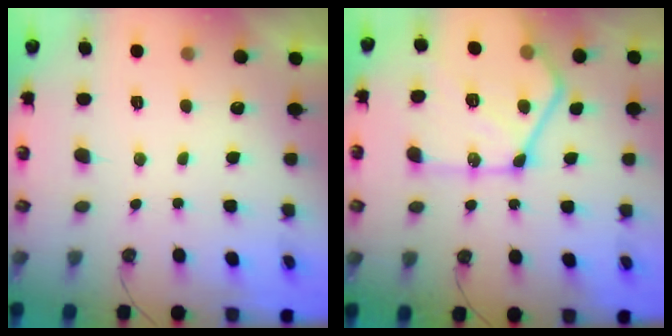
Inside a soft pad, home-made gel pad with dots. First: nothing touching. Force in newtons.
{"total": 22.3, "press": 22.3, "slide": 1.1}